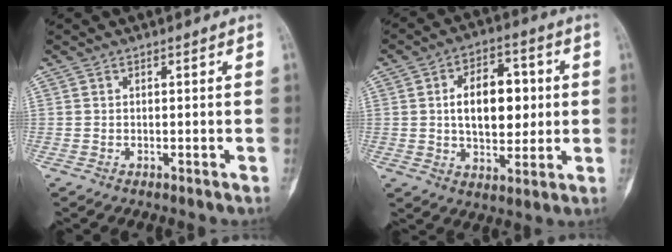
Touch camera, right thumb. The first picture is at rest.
{"total": 13.0, "force": [1.3, 7.8, 10.4], "torque": [-0.125, 0.006, 0.022]}